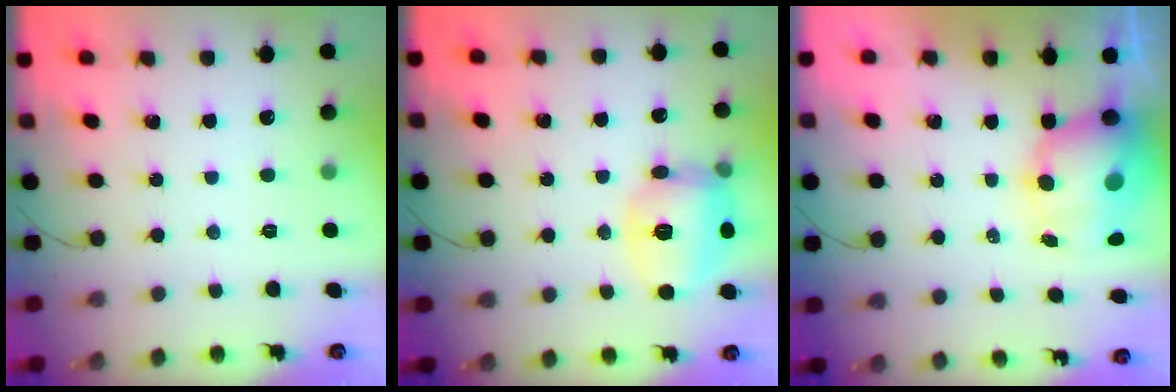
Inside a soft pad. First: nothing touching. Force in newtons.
{"total": 15.6, "press": 15.5, "slide": 1.3}
{"total": 11.0, "press": 10.6, "slide": 2.9}